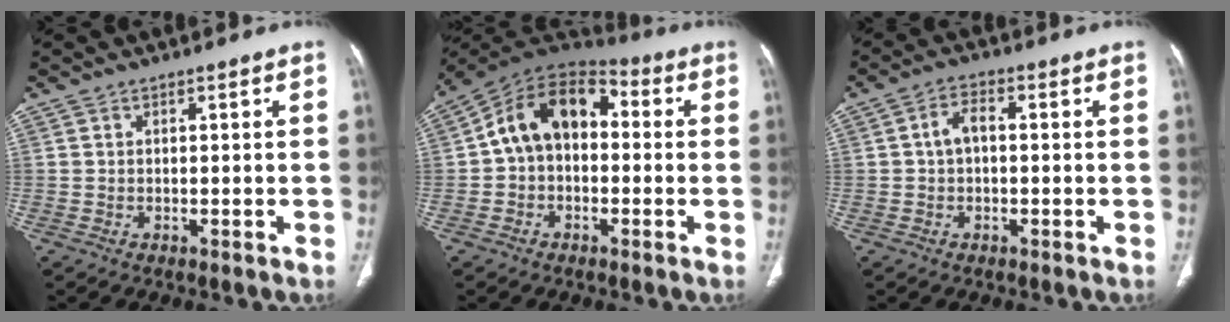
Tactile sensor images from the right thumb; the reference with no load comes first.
{"total": 13.4, "force": [0.7, 9.4, 9.5], "torque": [-0.133, 0.046, -0.004]}
{"total": 3.9, "force": [0.1, 2.4, 3.1], "torque": [-0.052, 0.017, -0.004]}